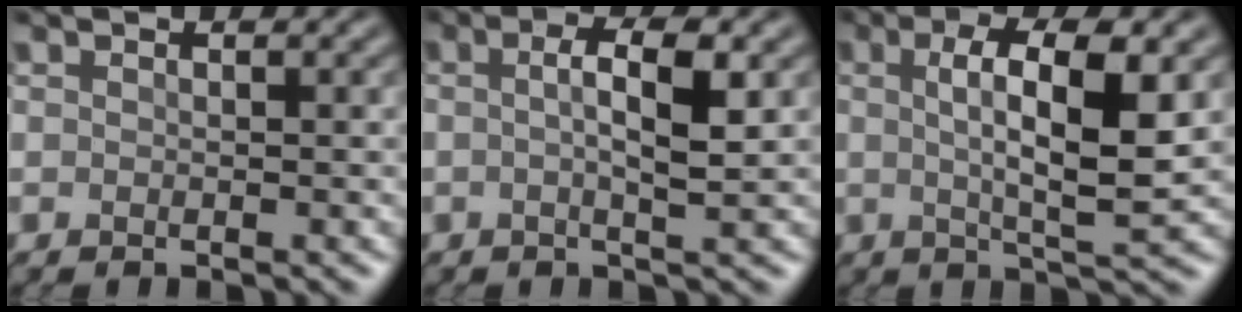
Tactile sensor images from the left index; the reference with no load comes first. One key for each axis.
{"total": 3.9, "fx": 0.3, "fy": 0.8, "fz": 3.8, "tx": -0.067, "ty": 0.004, "tz": 0.000}
{"total": 7.2, "fx": 0.9, "fy": 1.8, "fz": 6.9, "tx": -0.108, "ty": 0.000, "tz": 0.012}